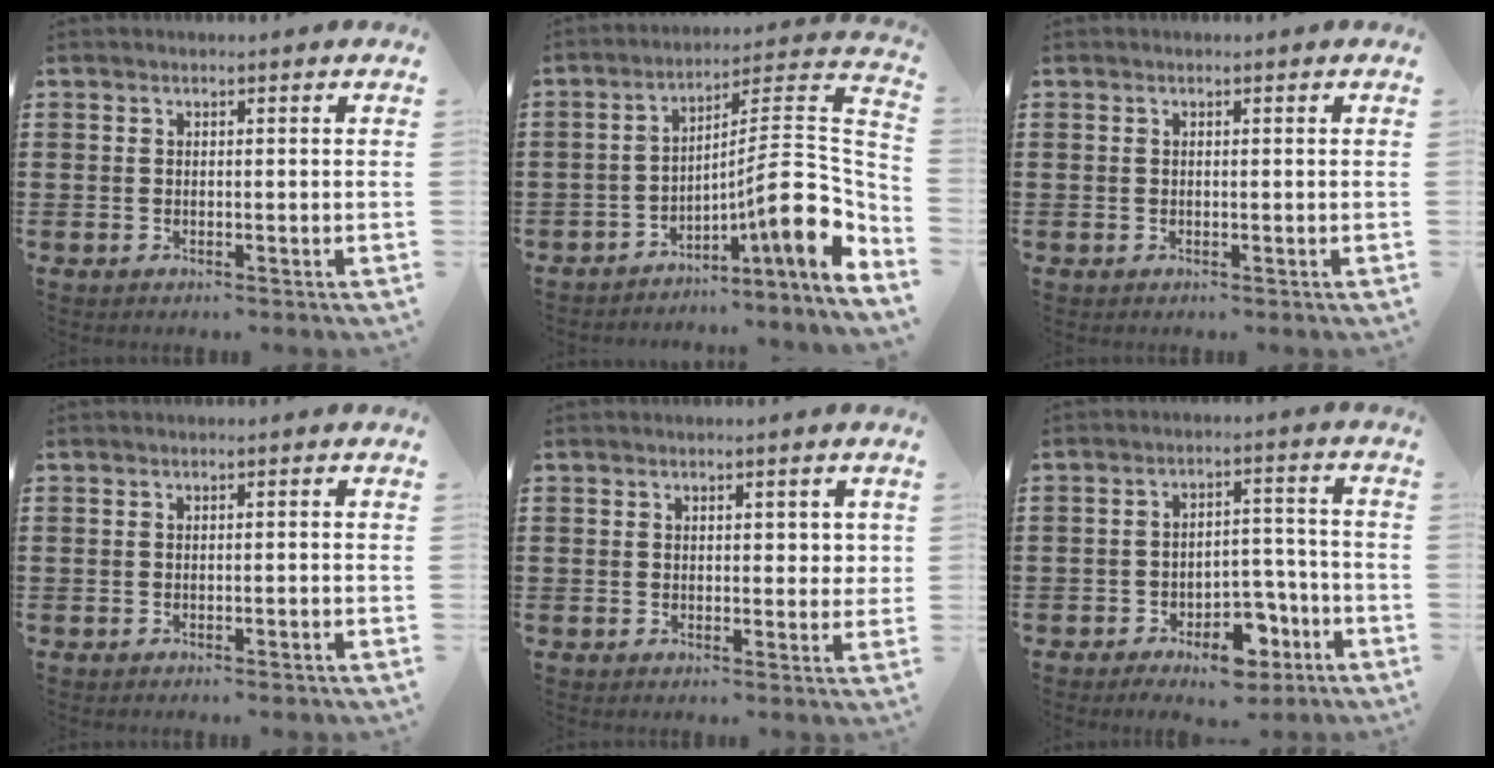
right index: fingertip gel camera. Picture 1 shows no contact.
{"total": 13.0, "force": [-3.7, 1.8, 12.3], "torque": [-0.172, -0.033, -0.075]}
{"total": 0.0}
{"total": 0.7, "force": [-0.6, 0.0, 0.3], "torque": [-0.008, -0.003, -0.011]}
{"total": 1.8, "force": [0.7, 1.1, 1.3], "torque": [-0.011, 0.001, 0.008]}
{"total": 6.9, "force": [-4.4, 3.3, 4.2], "torque": [-0.061, 0.019, -0.075]}